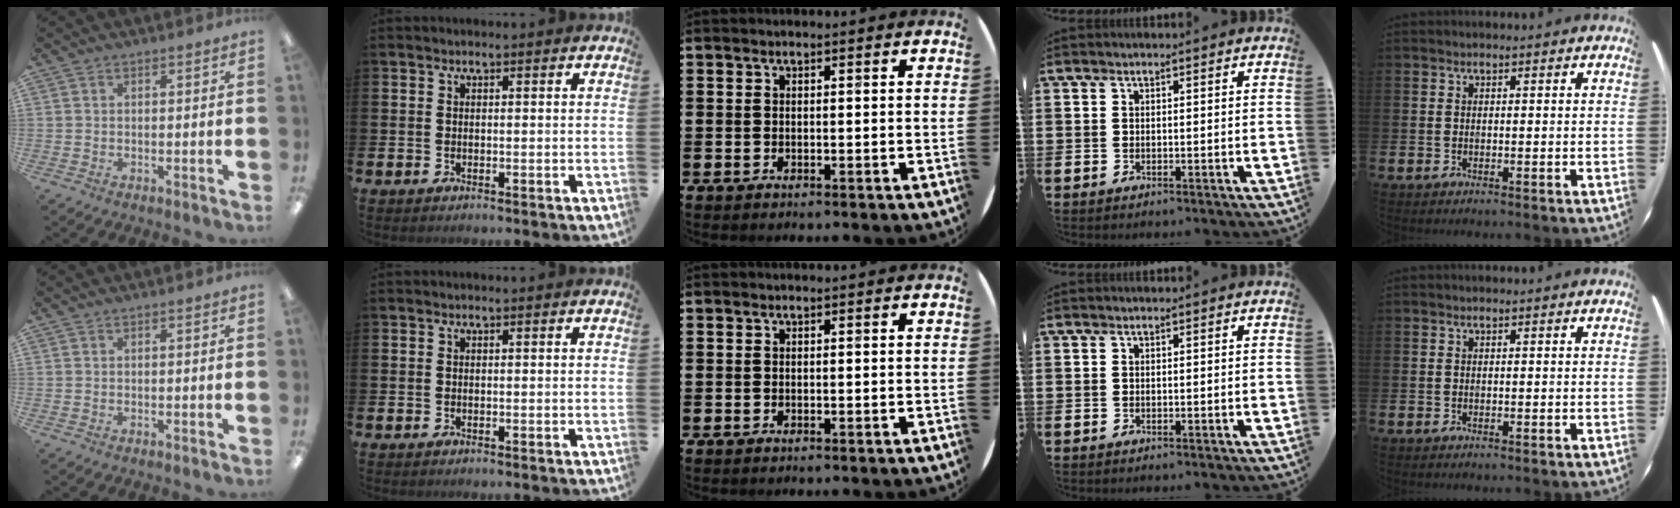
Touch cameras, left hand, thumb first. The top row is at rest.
{}